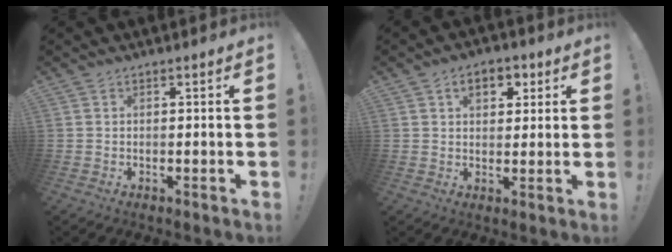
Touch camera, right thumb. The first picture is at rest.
{"total": 6.9, "force": [2.7, 4.5, 4.4], "torque": [-0.056, 0.001, 0.044]}